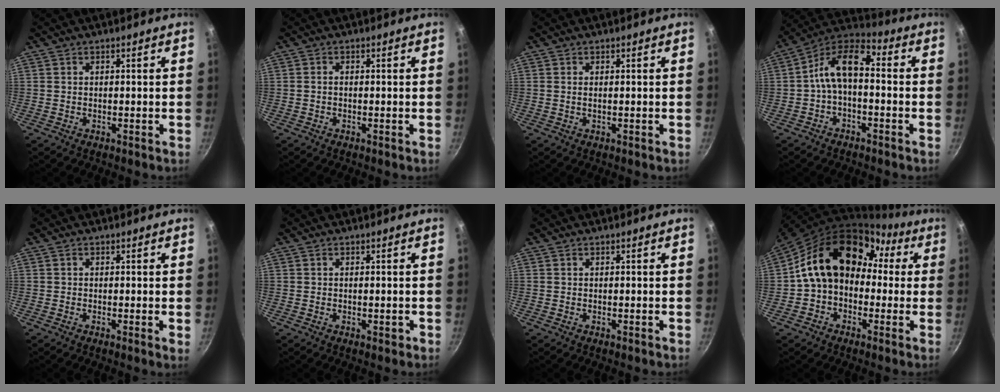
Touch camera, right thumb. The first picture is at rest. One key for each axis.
{"total": 0.6, "fx": -0.2, "fy": 0.4, "fz": 0.4, "tx": -0.008, "ty": 0.004, "tz": -0.005}
{"total": 0.6, "fx": 0.1, "fy": 0.1, "fz": 0.6, "tx": -0.014, "ty": -0.001, "tz": 0.001}
{"total": 10.1, "fx": -1.0, "fy": 5.4, "fz": 8.4, "tx": -0.144, "ty": 0.049, "tz": -0.032}
{"total": 0.8, "fx": 0.0, "fy": 0.1, "fz": 0.8, "tx": -0.011, "ty": -0.004, "tz": -0.006}
{"total": 1.0, "fx": -0.3, "fy": 0.5, "fz": 0.8, "tx": -0.010, "ty": 0.001, "tz": -0.005}
{"total": 0.0}
{"total": 17.4, "fx": 1.6, "fy": 13.3, "fz": 11.1, "tx": -0.151, "ty": 0.057, "tz": 0.014}